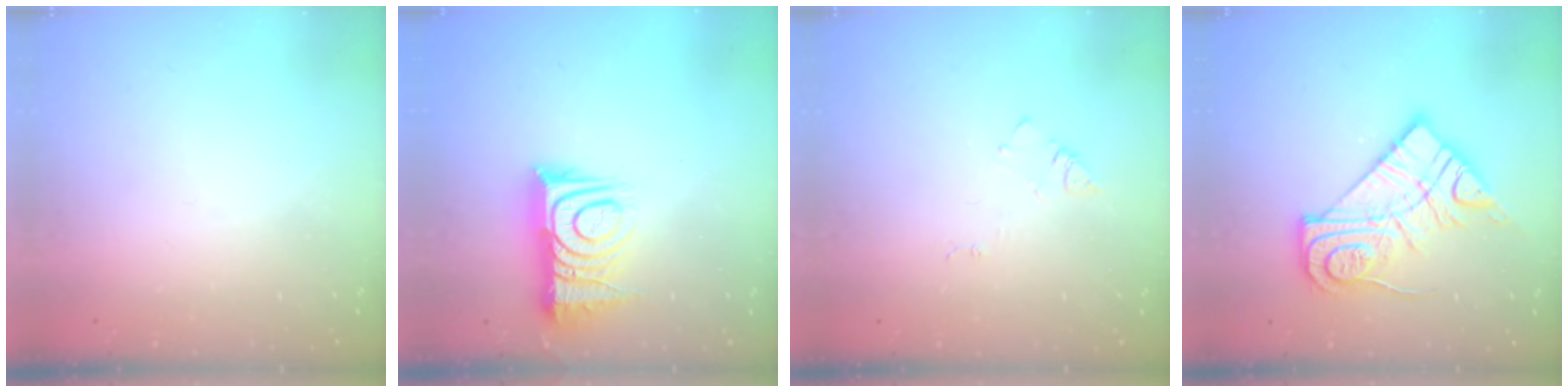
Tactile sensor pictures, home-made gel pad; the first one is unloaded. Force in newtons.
{"total": 12.2, "press": 12.1, "slide": 1.0}
{"total": 4.2, "press": 4.2, "slide": 0.6}
{"total": 17.7, "press": 17.6, "slide": 1.1}